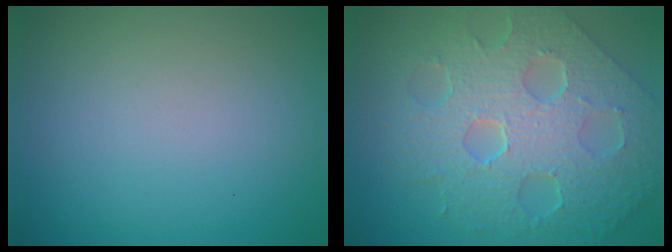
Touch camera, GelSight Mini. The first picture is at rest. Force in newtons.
{"total": 9.7, "press": 6.8, "slide": 6.9}